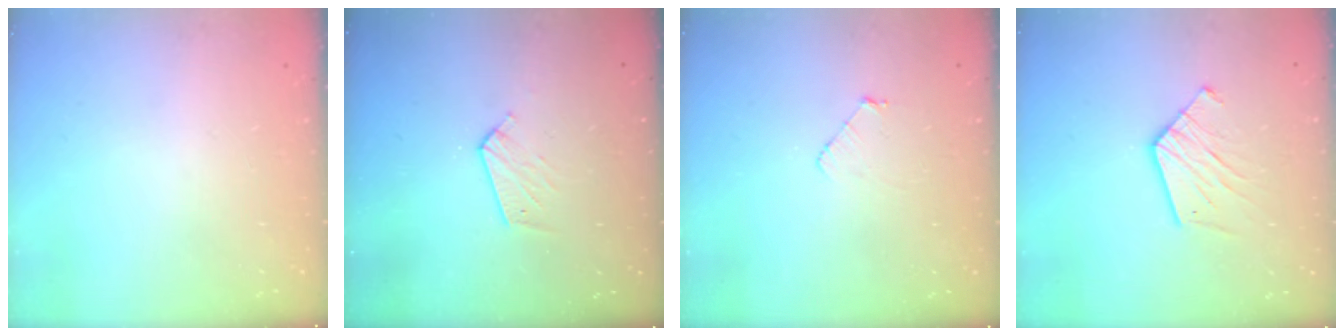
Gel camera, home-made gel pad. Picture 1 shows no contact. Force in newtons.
{"total": 5.4, "press": 5.3, "slide": 0.5}
{"total": 3.8, "press": 3.8, "slide": 0.3}
{"total": 10.4, "press": 10.4, "slide": 0.5}